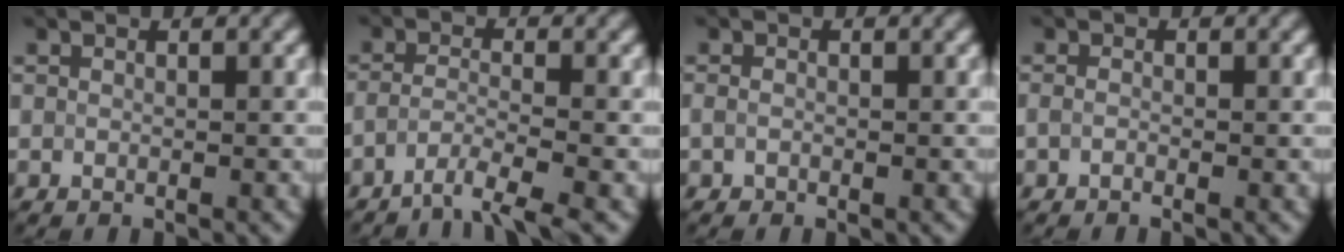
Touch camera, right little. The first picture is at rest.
{"total": 3.1, "force": [-2.7, 0.1, 1.5], "torque": [-0.021, 0.002, -0.059]}
{"total": 0.9, "force": [-0.7, 0.5, 0.4], "torque": [-0.005, 0.004, -0.005]}
{"total": 1.1, "force": [-1.0, 0.1, 0.4], "torque": [-0.006, -0.002, -0.013]}